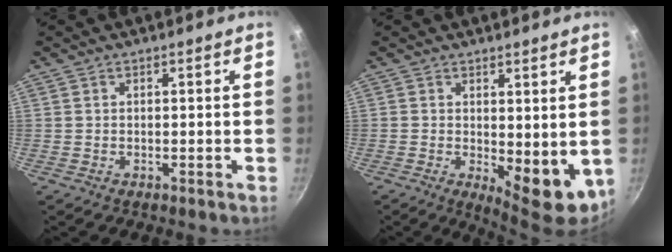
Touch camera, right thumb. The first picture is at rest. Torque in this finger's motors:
{"motor_torque": [-0.12, 0.89, 0.94, 0.02, 0.20]}